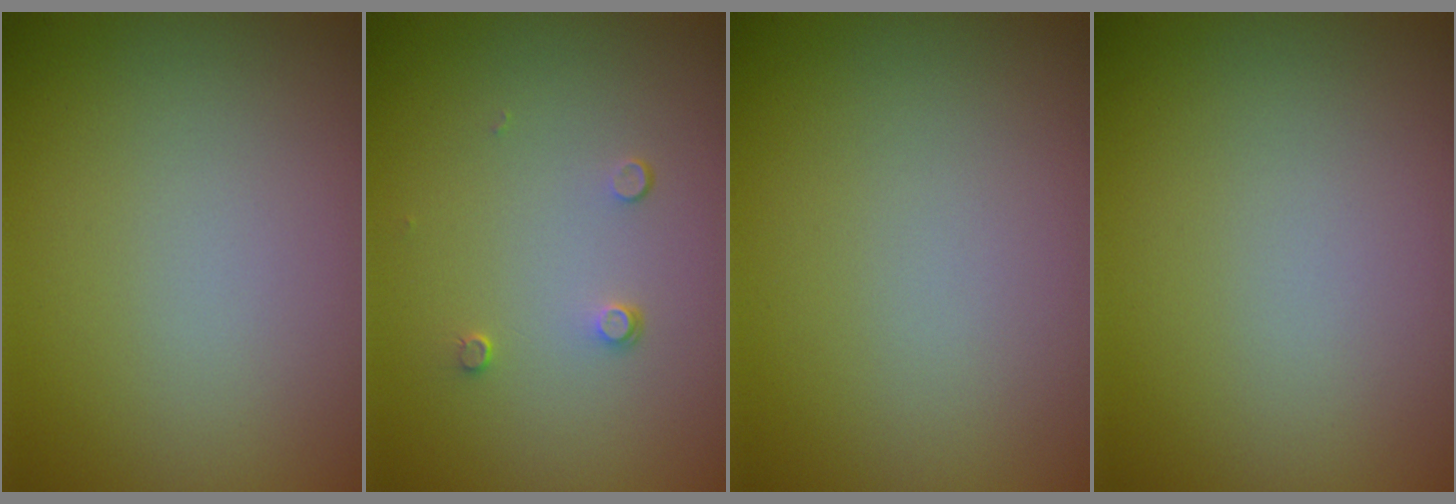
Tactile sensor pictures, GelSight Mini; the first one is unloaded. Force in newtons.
{"total": 0.9, "press": 0.6, "slide": 0.6}
{"total": 0.0}
{"total": 0.0}